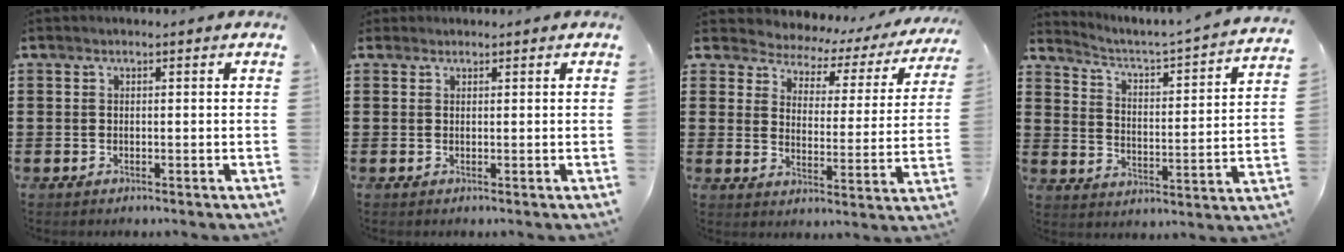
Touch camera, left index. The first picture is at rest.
{"total": 0.8, "force": [0.7, 0.4, 0.0], "torque": [-0.003, 0.004, 0.013]}
{"total": 3.1, "force": [2.9, 1.2, 0.1], "torque": [-0.027, -0.024, 0.041]}
{"total": 2.3, "force": [2.0, -0.3, 1.0], "torque": [-0.039, -0.033, 0.019]}